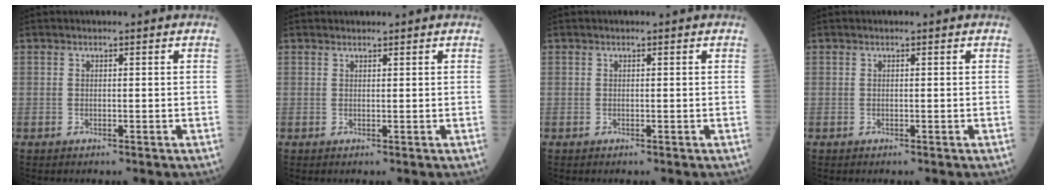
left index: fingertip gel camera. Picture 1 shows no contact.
{"total": 0.7, "force": [0.7, 0.2, 0.0], "torque": [-0.008, 0.003, 0.012]}
{"total": 0.0}
{"total": 0.0}